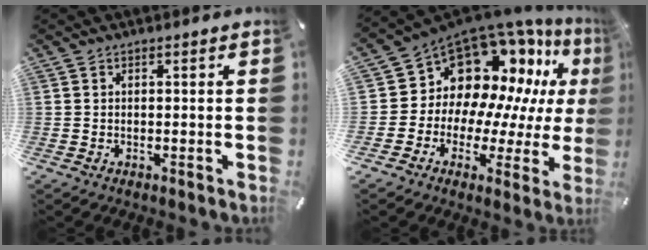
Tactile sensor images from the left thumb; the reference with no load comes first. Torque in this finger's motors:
{"motor_torque": [0.70, 1.05, 0.99, 0.57, 0.10]}